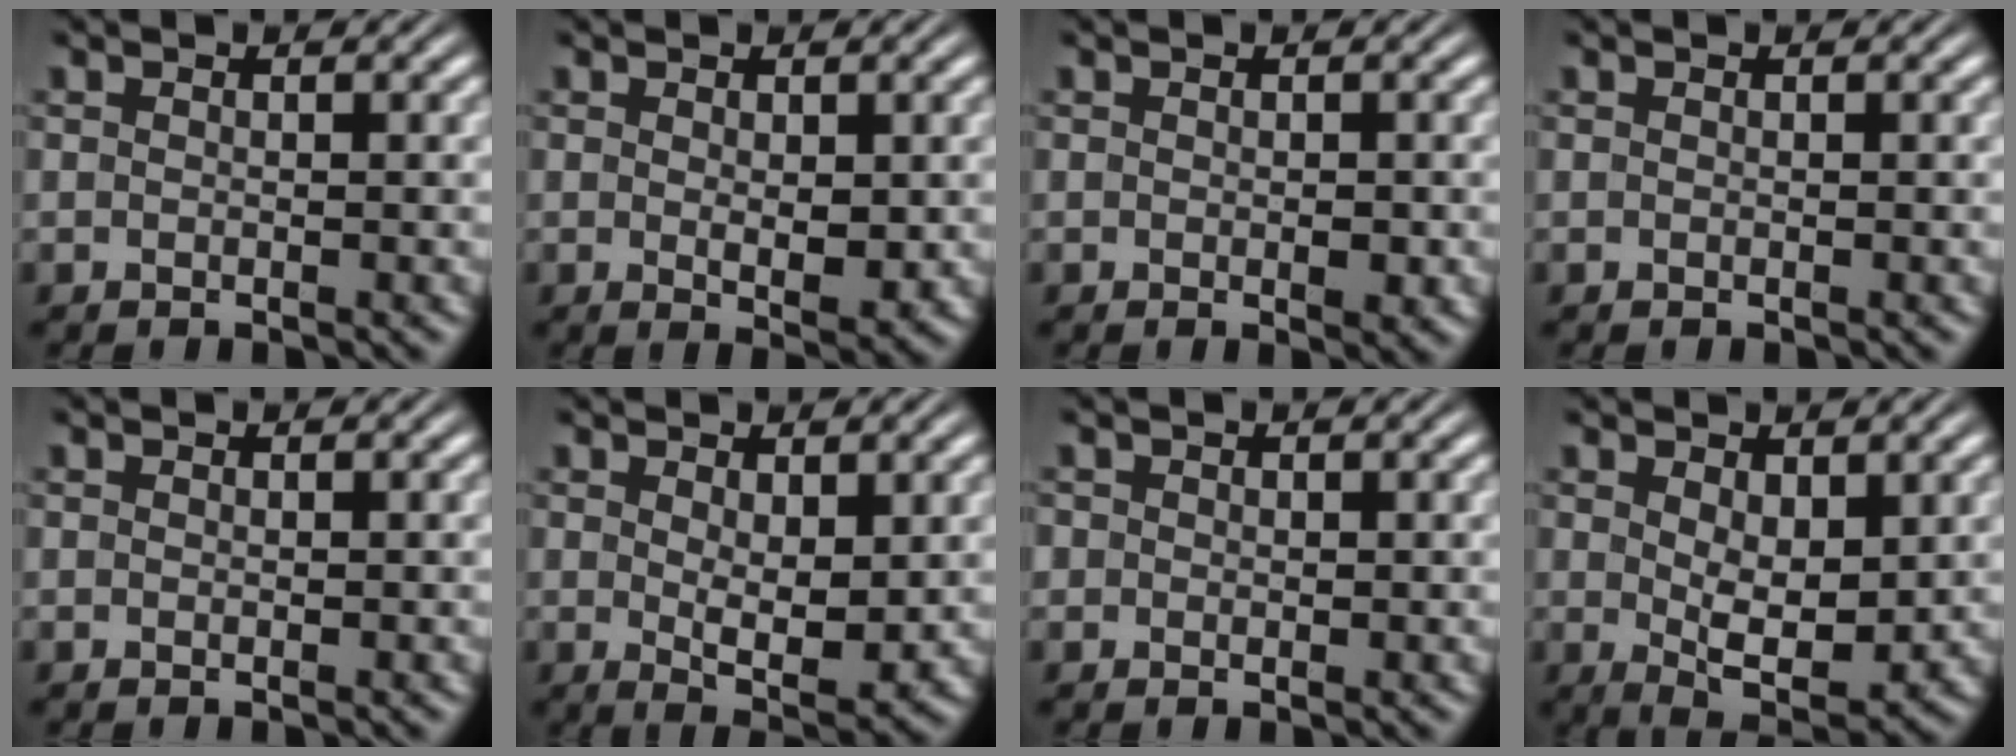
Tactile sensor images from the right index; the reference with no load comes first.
{"total": 2.2, "force": [-0.1, 0.7, 2.1], "torque": [-0.027, -0.019, 0.007]}
{"total": 1.2, "force": [-0.3, 0.6, 1.0], "torque": [-0.014, -0.007, -0.003]}
{"total": 0.0}
{"total": 0.0}
{"total": 3.5, "force": [0.3, 1.2, 3.3], "torque": [-0.055, -0.029, 0.014]}
{"total": 1.1, "force": [0.3, 1.0, 0.3], "torque": [-0.010, -0.008, 0.007]}
{"total": 4.4, "force": [0.0, 1.9, 4.0], "torque": [-0.062, -0.033, 0.012]}